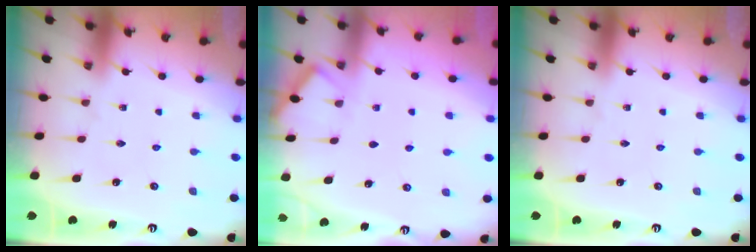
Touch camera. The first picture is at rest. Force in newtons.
{"total": 2.7, "press": 2.6, "slide": 0.3}
{"total": 0.0}